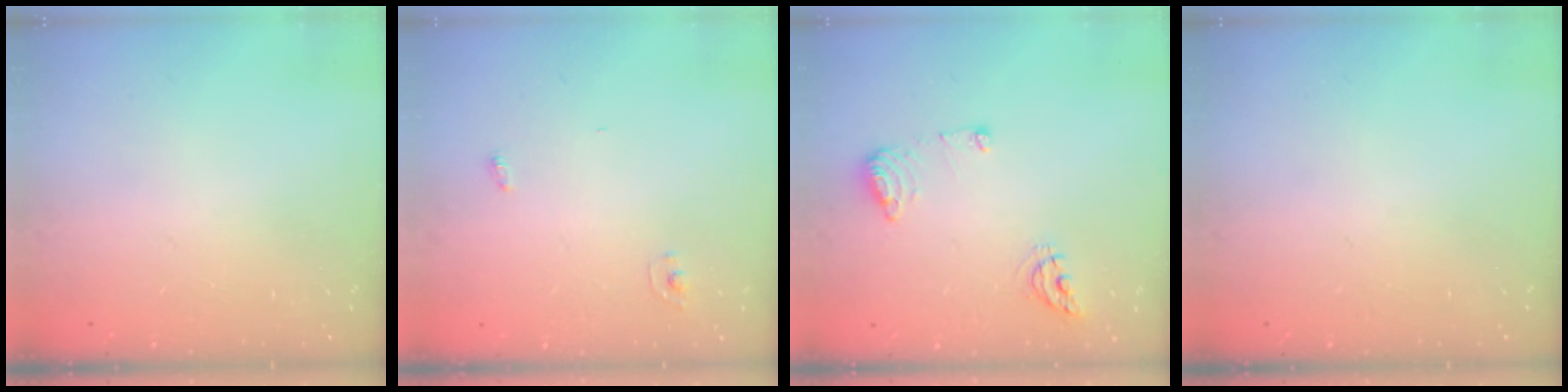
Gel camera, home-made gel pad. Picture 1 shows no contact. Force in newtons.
{"total": 2.4, "press": 2.4, "slide": 0.2}
{"total": 8.1, "press": 8.1, "slide": 0.9}
{"total": 0.0}